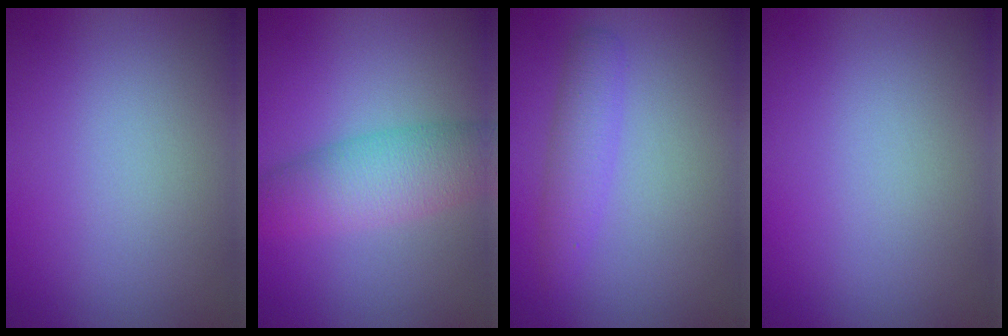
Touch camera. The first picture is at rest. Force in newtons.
{"total": 5.3, "press": 5.3, "slide": 0.2}
{"total": 2.4, "press": 2.4, "slide": 0.1}
{"total": 0.0}